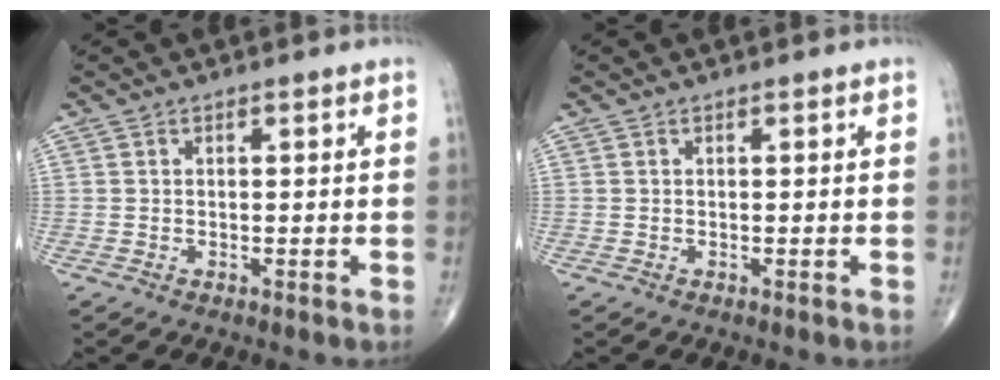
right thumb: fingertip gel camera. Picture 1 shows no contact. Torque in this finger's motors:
{"motor_torque": [0.02, 0.02, 0.00, 0.00, 0.04]}